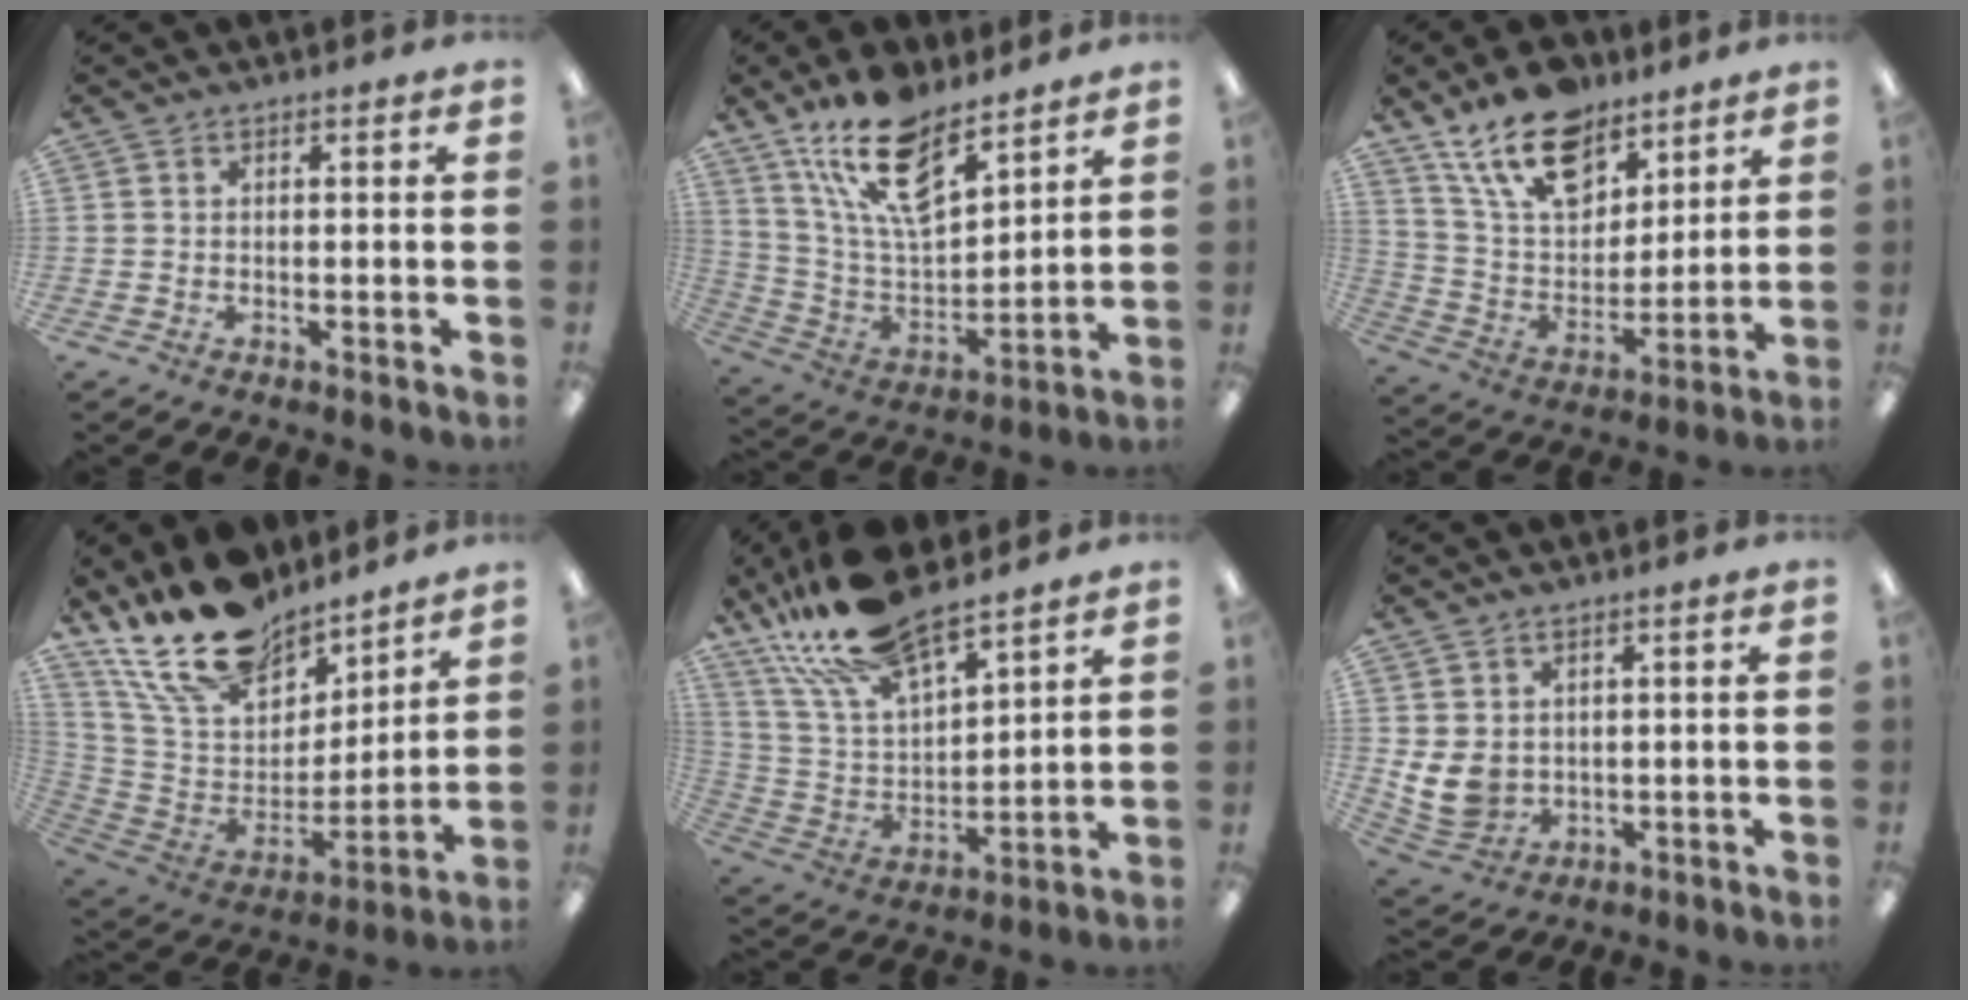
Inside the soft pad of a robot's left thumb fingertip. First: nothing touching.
{"total": 18.6, "force": [13.2, 7.7, 10.5], "torque": [-0.200, -0.068, 0.235]}
{"total": 17.8, "force": [12.7, 9.4, 8.3], "torque": [-0.150, -0.065, 0.230]}
{"total": 21.7, "force": [17.3, 9.8, 8.7], "torque": [-0.181, -0.112, 0.315]}
{"total": 19.4, "force": [15.7, 6.3, 9.5], "torque": [-0.212, -0.078, 0.285]}
{"total": 6.9, "force": [1.6, 5.5, 3.8], "torque": [-0.093, -0.008, 0.034]}